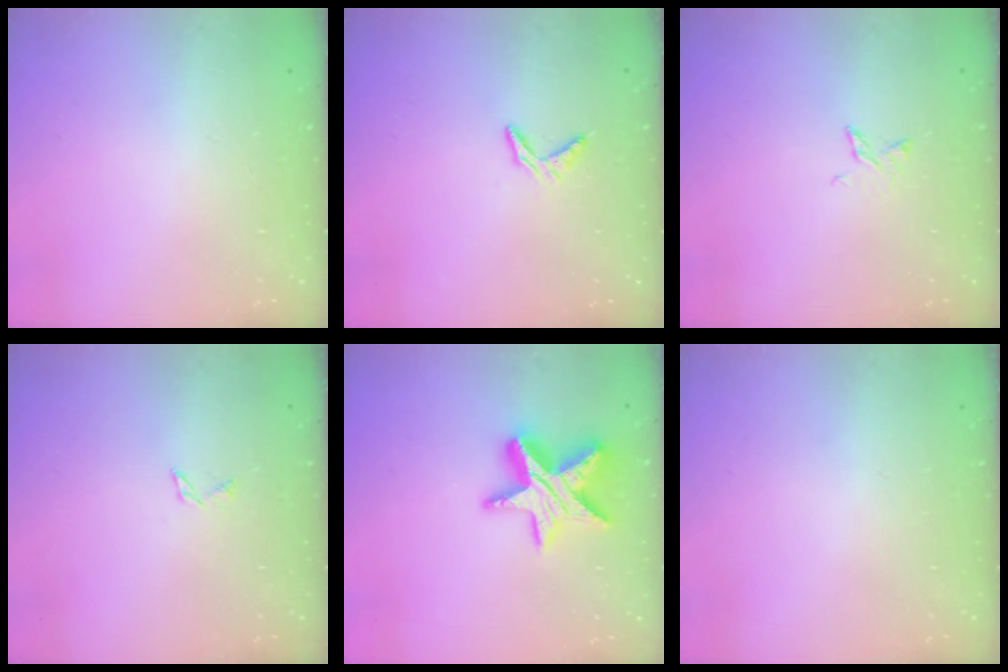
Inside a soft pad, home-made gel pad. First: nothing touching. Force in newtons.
{"total": 4.0, "press": 4.0, "slide": 0.3}
{"total": 3.8, "press": 3.8, "slide": 0.5}
{"total": 1.8, "press": 1.7, "slide": 0.3}
{"total": 14.3, "press": 14.3, "slide": 1.1}
{"total": 0.0}